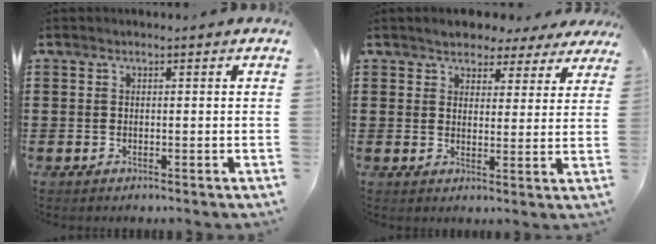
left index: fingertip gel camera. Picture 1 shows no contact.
{"total": 3.9, "force": [3.5, 1.6, 0.2], "torque": [-0.023, -0.005, 0.064]}